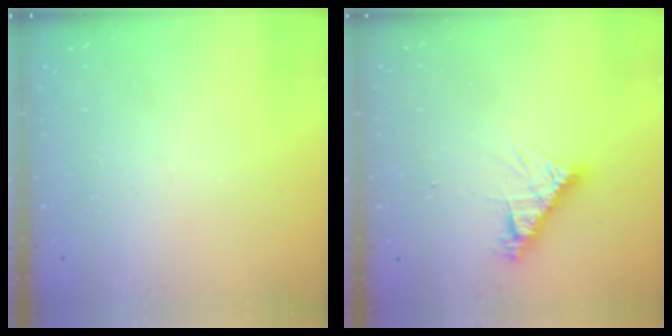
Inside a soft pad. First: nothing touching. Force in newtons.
{"total": 9.0, "press": 8.9, "slide": 0.8}